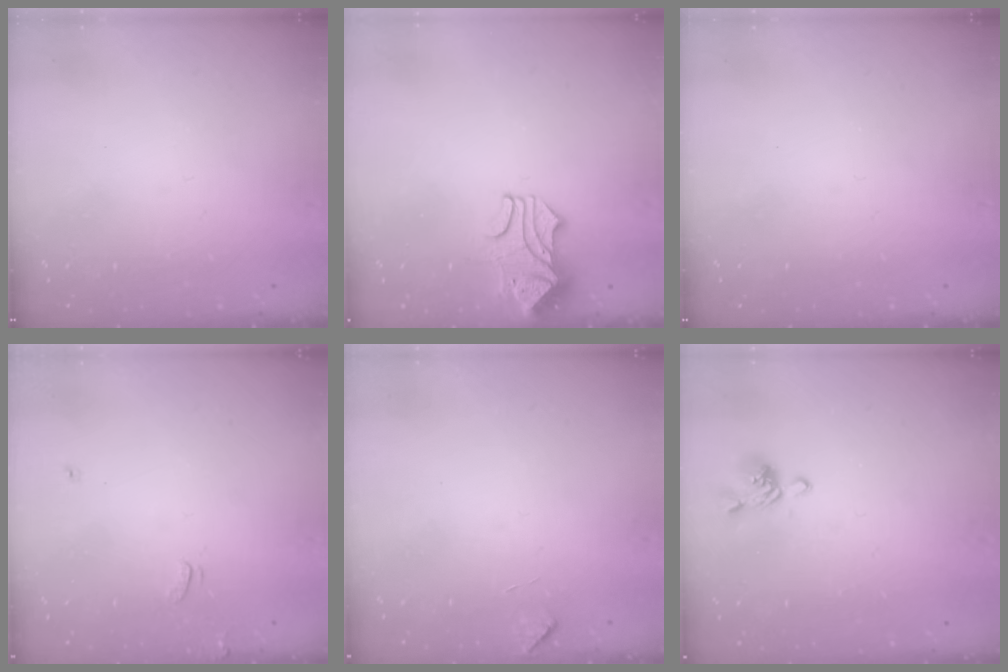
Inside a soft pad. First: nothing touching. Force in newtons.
{"total": 1.7, "press": 1.3, "slide": 1.0}
{"total": 0.0}
{"total": 0.0}
{"total": 2.7, "press": 2.7, "slide": 0.6}
{"total": 4.4, "press": 4.3, "slide": 0.5}